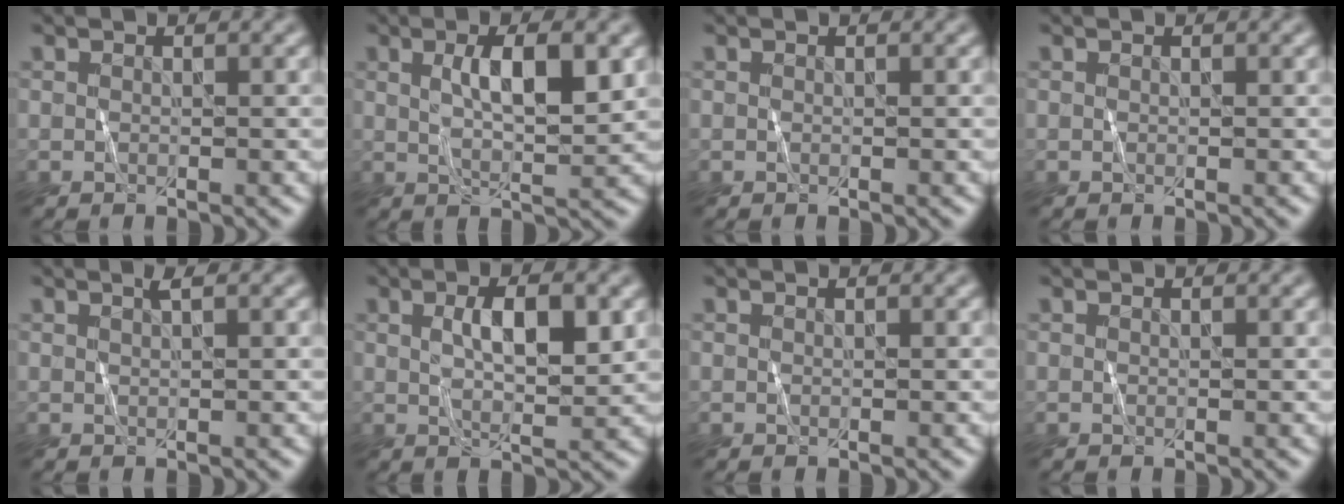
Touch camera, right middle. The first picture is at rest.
{"total": 5.0, "force": [1.6, 1.3, 4.6], "torque": [-0.081, 0.002, 0.028]}
{"total": 0.0}
{"total": 0.0}
{"total": 0.8, "force": [0.5, 0.0, 0.7], "torque": [-0.013, 0.001, 0.006]}
{"total": 4.5, "force": [1.4, 1.4, 4.1], "torque": [-0.076, 0.002, 0.025]}
{"total": 0.0}
{"total": 0.0}